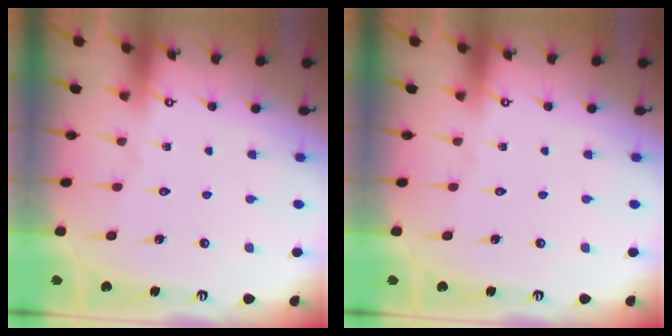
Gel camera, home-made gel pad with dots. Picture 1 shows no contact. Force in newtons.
{"total": 0.0}